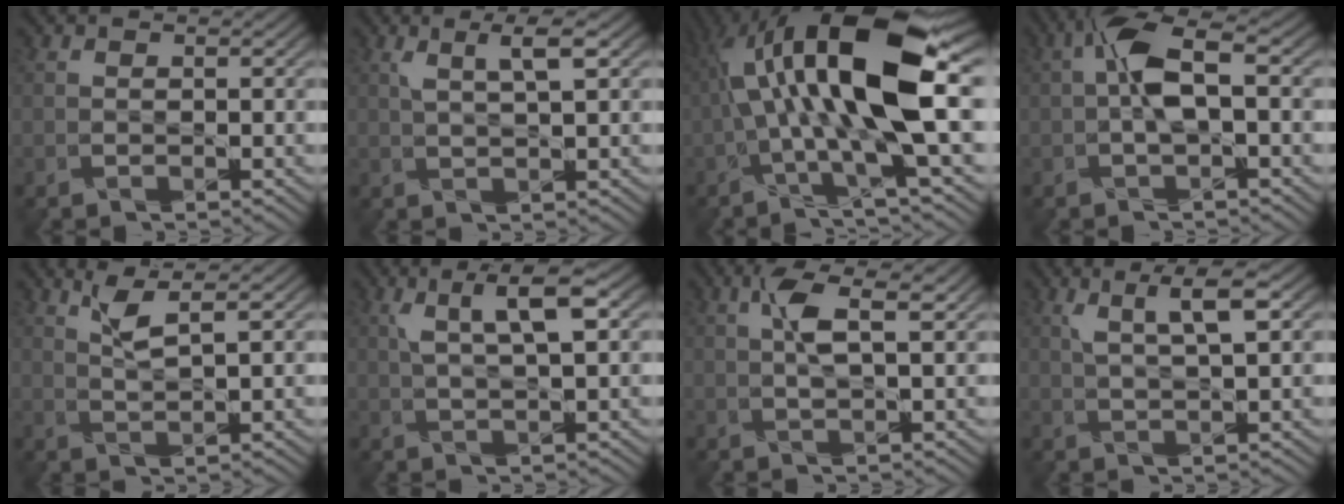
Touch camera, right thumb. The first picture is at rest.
{"total": 3.0, "force": [1.7, 0.2, 2.4], "torque": [-0.040, 0.008, 0.033]}
{"total": 15.9, "force": [2.2, 4.6, 15.1], "torque": [-0.278, 0.020, 0.029]}
{"total": 4.8, "force": [0.4, 1.5, 4.6], "torque": [-0.098, 0.016, 0.000]}
{"total": 2.9, "force": [2.1, -0.1, 1.9], "torque": [-0.044, 0.005, 0.045]}
{"total": 5.0, "force": [2.2, 0.8, 4.4], "torque": [-0.079, 0.011, 0.044]}
{"total": 3.1, "force": [1.5, 0.2, 2.8], "torque": [-0.059, 0.009, 0.028]}
{"total": 4.2, "force": [2.3, 0.5, 3.5], "torque": [-0.066, 0.007, 0.045]}